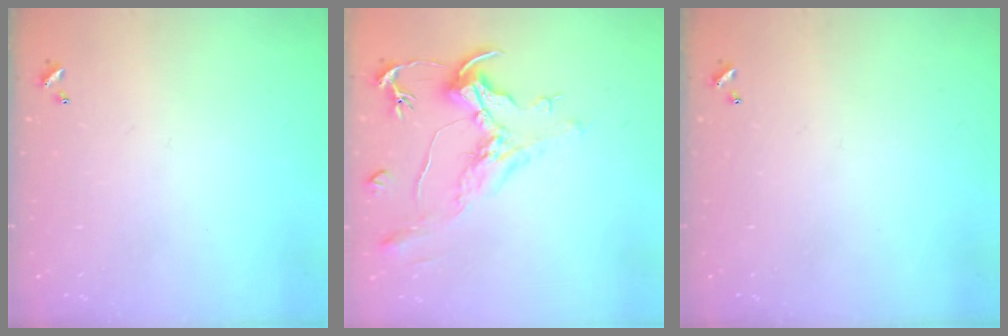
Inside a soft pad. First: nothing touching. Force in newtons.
{"total": 2.2, "press": 1.7, "slide": 1.3}
{"total": 0.0}